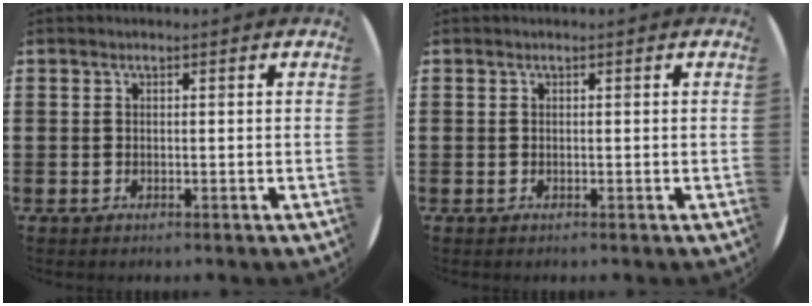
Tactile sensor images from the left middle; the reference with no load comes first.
{"total": 0.0}